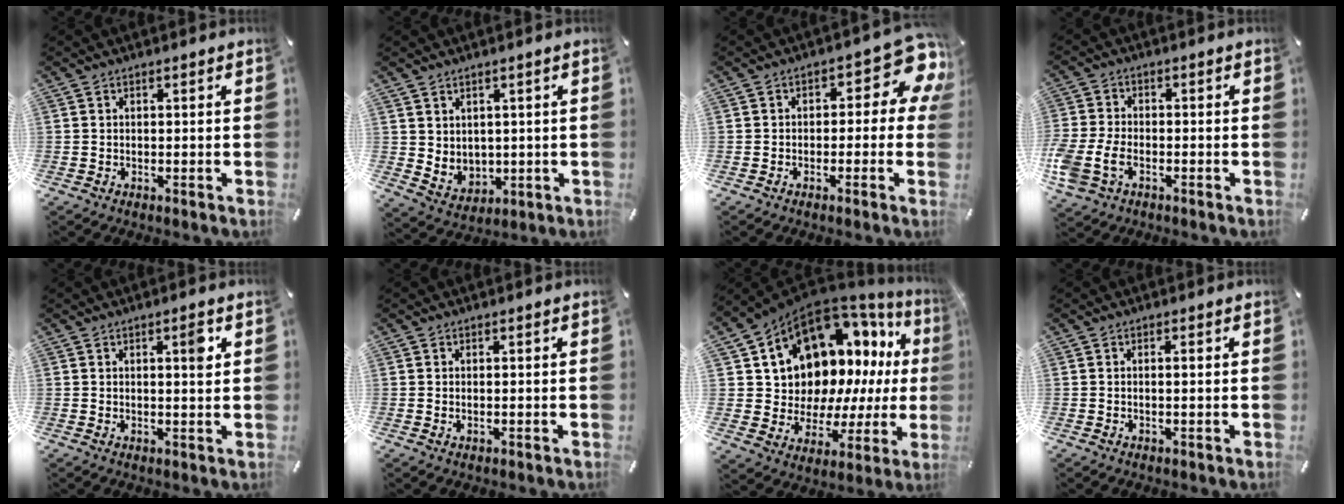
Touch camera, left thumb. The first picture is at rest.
{"total": 5.2, "force": [2.9, 4.3, 0.2], "torque": [-0.009, -0.029, 0.060]}
{"total": 11.2, "force": [3.8, 5.7, 8.9], "torque": [-0.110, -0.027, 0.066]}
{"total": 7.5, "force": [-2.8, 5.2, 4.7], "torque": [-0.114, 0.006, -0.052]}
{"total": 4.2, "force": [1.5, 1.1, 3.7], "torque": [-0.047, -0.010, 0.017]}
{"total": 0.7, "force": [0.1, 0.3, 0.6], "torque": [-0.006, -0.005, 0.001]}
{"total": 13.3, "force": [7.2, 9.6, 5.8], "torque": [-0.099, -0.096, 0.145]}
{"total": 1.2, "force": [0.1, 0.0, 1.2], "torque": [-0.025, -0.004, 0.002]}